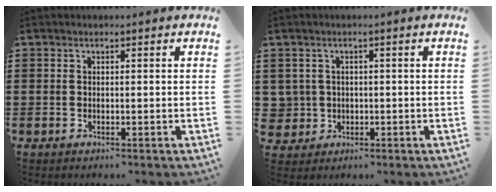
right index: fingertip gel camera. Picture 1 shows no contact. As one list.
[{"total": 2.6, "force": [-0.1, 2.6, -0.1], "torque": [-0.014, 0.010, -0.005]}]